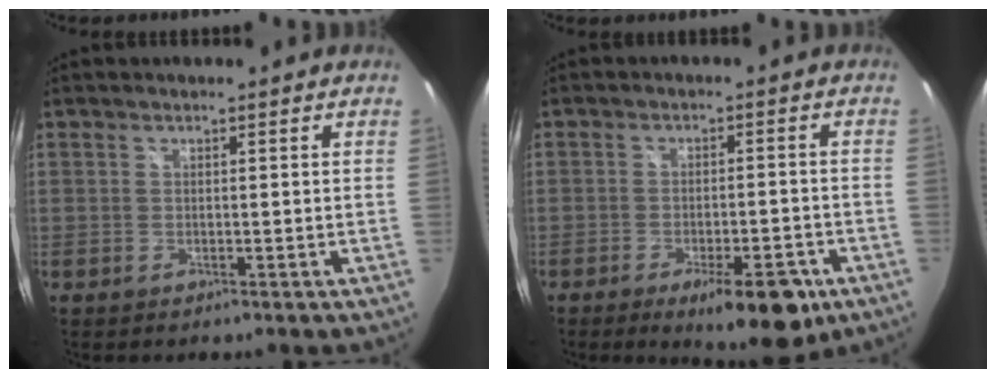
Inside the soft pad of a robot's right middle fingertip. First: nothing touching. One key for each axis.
{"total": 10.9, "fx": -6.2, "fy": 3.7, "fz": 8.2, "tx": -0.121, "ty": -0.009, "tz": -0.079}